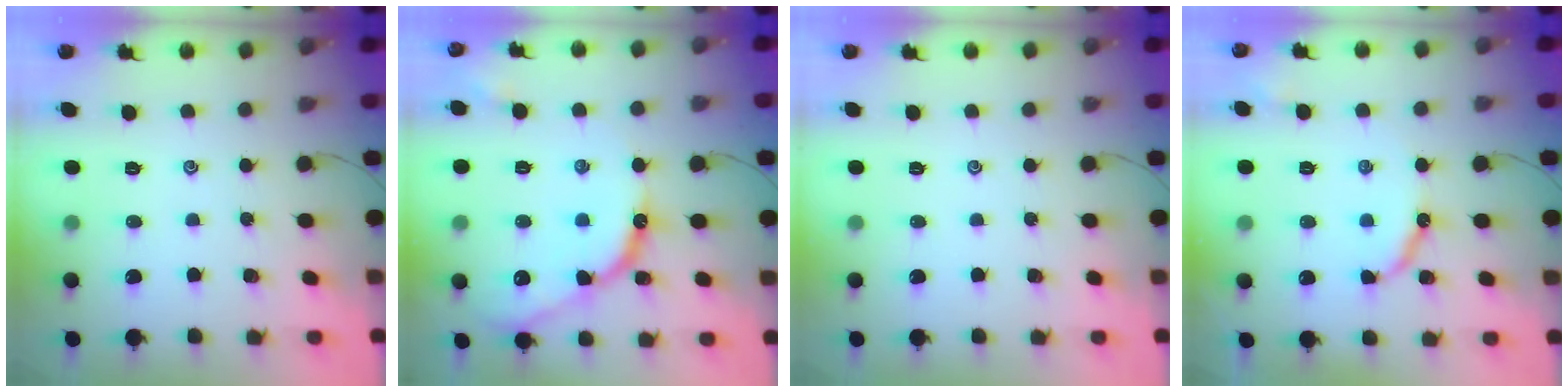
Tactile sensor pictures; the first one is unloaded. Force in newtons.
{"total": 12.4, "press": 12.4, "slide": 0.9}
{"total": 0.0}
{"total": 8.6, "press": 8.6, "slide": 0.6}